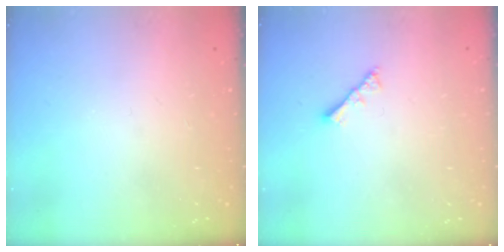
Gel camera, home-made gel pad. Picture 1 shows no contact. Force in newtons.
{"total": 2.8, "press": 2.8, "slide": 0.6}